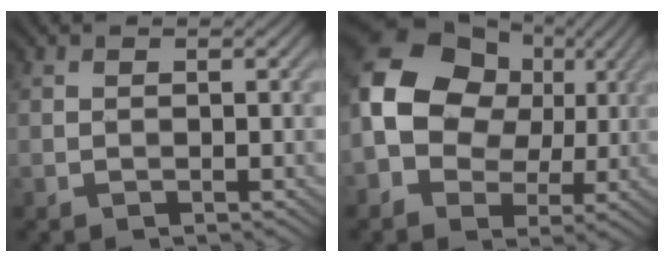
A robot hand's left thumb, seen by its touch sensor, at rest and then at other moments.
{"total": 12.5, "force": [1.0, 9.8, 7.8], "torque": [-0.175, 0.011, 0.002]}